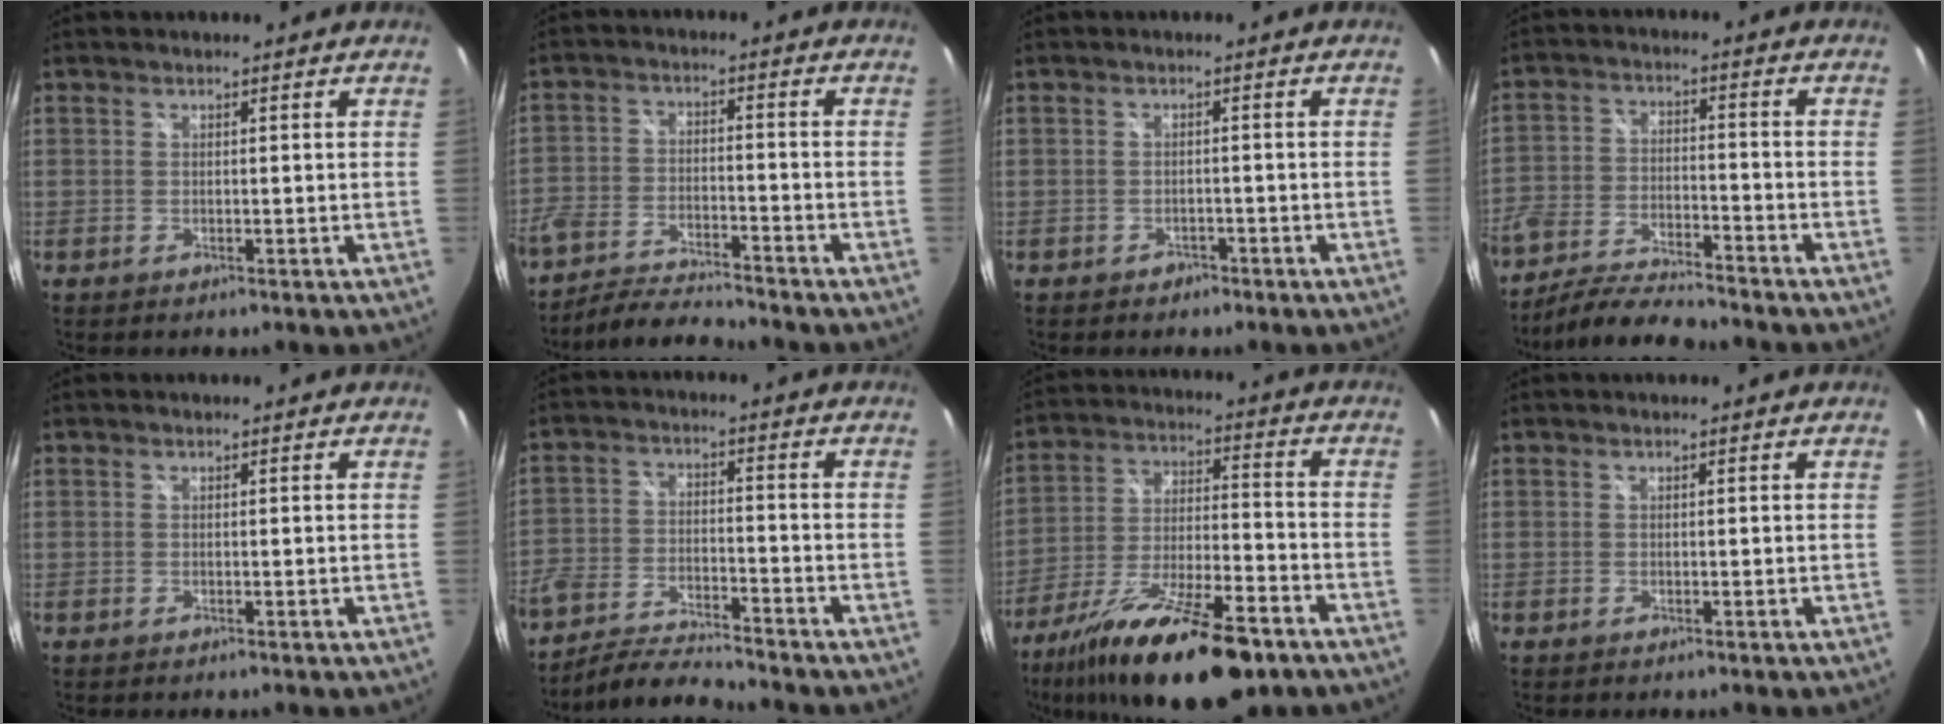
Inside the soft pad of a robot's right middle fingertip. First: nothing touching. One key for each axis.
{"total": 9.7, "fx": -8.6, "fy": 2.0, "fz": 4.0, "tx": -0.099, "ty": -0.011, "tz": -0.160}
{"total": 1.8, "fx": -1.3, "fy": 1.3, "fz": 0.3, "tx": -0.008, "ty": 0.000, "tz": -0.018}
{"total": 12.5, "fx": -10.6, "fy": 2.8, "fz": 5.9, "tx": -0.131, "ty": -0.022, "tz": -0.196}
{"total": 0.0}
{"total": 9.9, "fx": -8.8, "fy": 1.7, "fz": 4.2, "tx": -0.095, "ty": -0.013, "tz": -0.168}
{"total": 23.2, "fx": -16.0, "fy": 6.4, "fz": 15.5, "tx": -0.284, "ty": -0.046, "tz": -0.260}
{"total": 0.0}